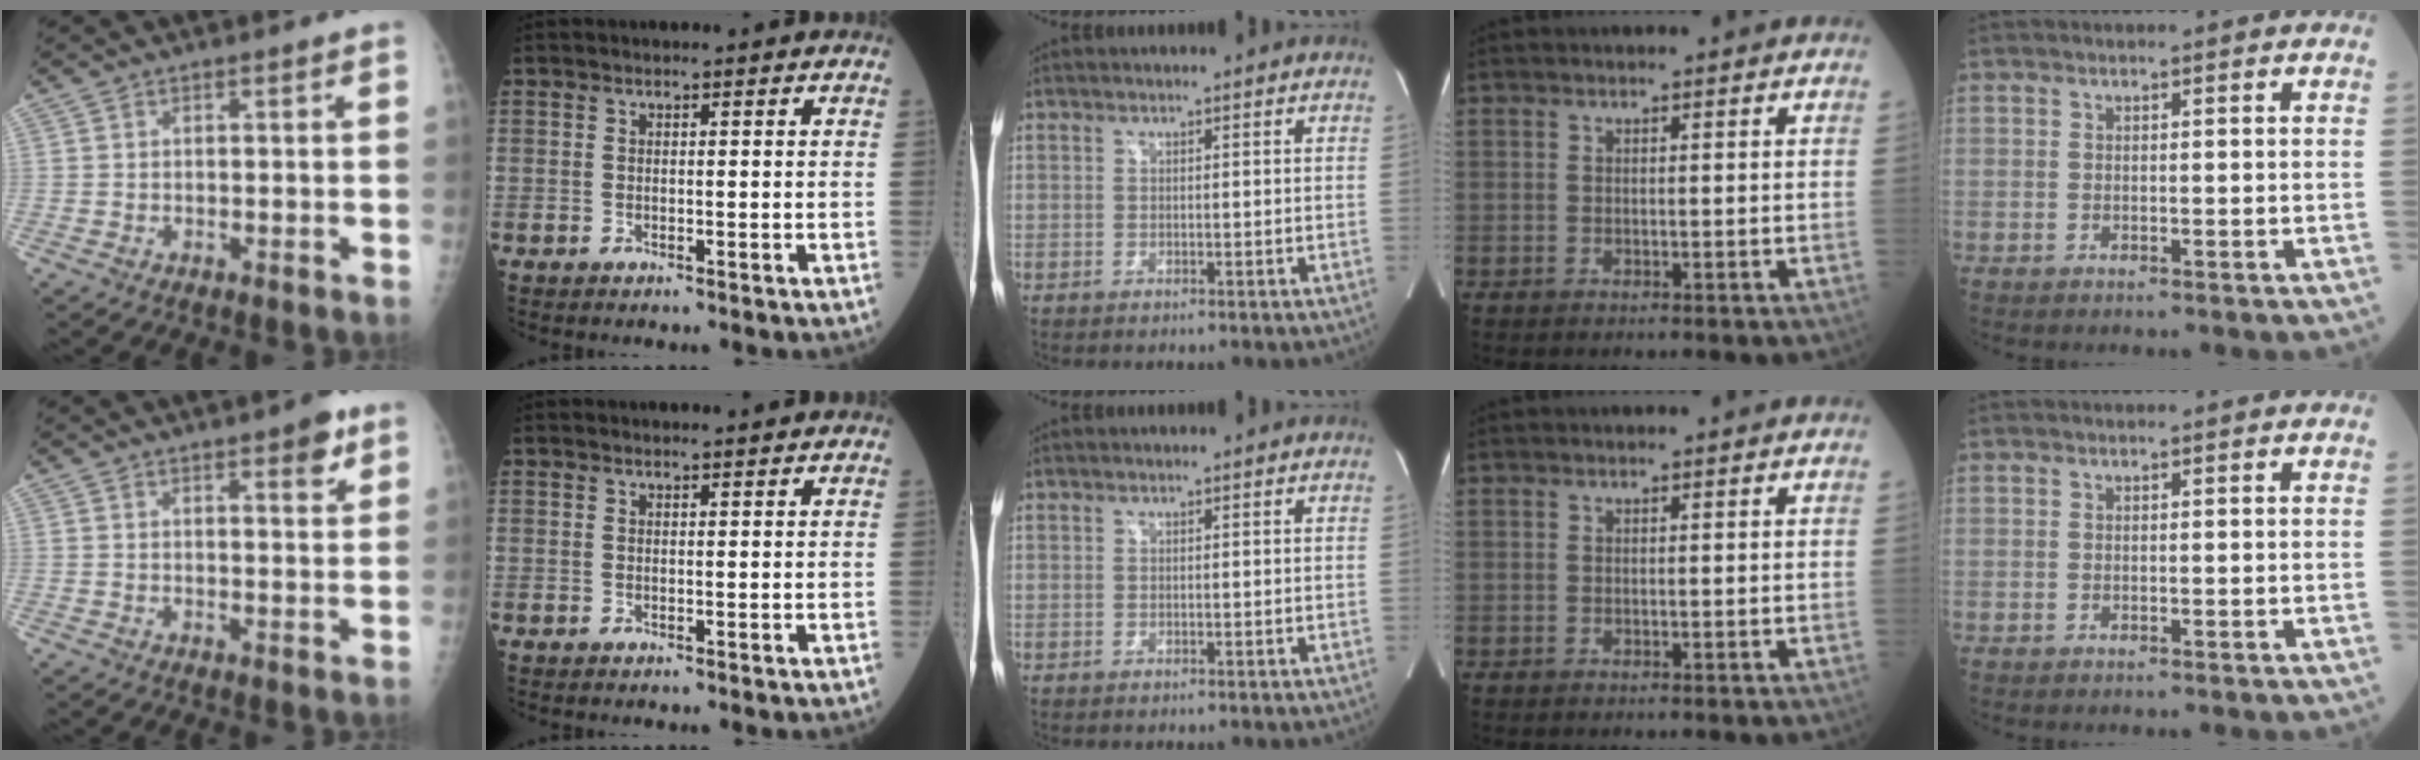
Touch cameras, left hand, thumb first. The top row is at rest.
{"thumb": {"total": 5.2, "force": [3.2, 1.5, 3.8], "torque": [-0.040, -0.016, 0.039]}, "index": {"total": 1.6, "force": [1.6, 0.0, 0.3], "torque": [-0.008, 0.008, 0.024]}}